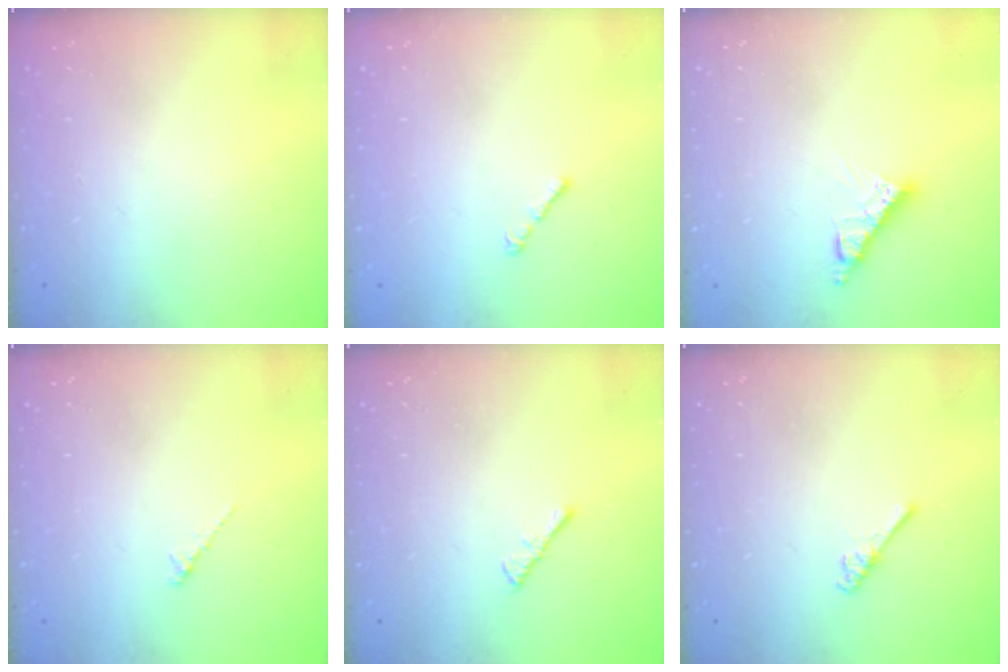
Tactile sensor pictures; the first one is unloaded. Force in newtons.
{"total": 1.0, "press": 0.9, "slide": 0.5}
{"total": 7.5, "press": 7.5, "slide": 0.5}
{"total": 1.2, "press": 1.1, "slide": 0.4}
{"total": 2.2, "press": 2.1, "slide": 0.5}
{"total": 2.6, "press": 2.6, "slide": 0.3}